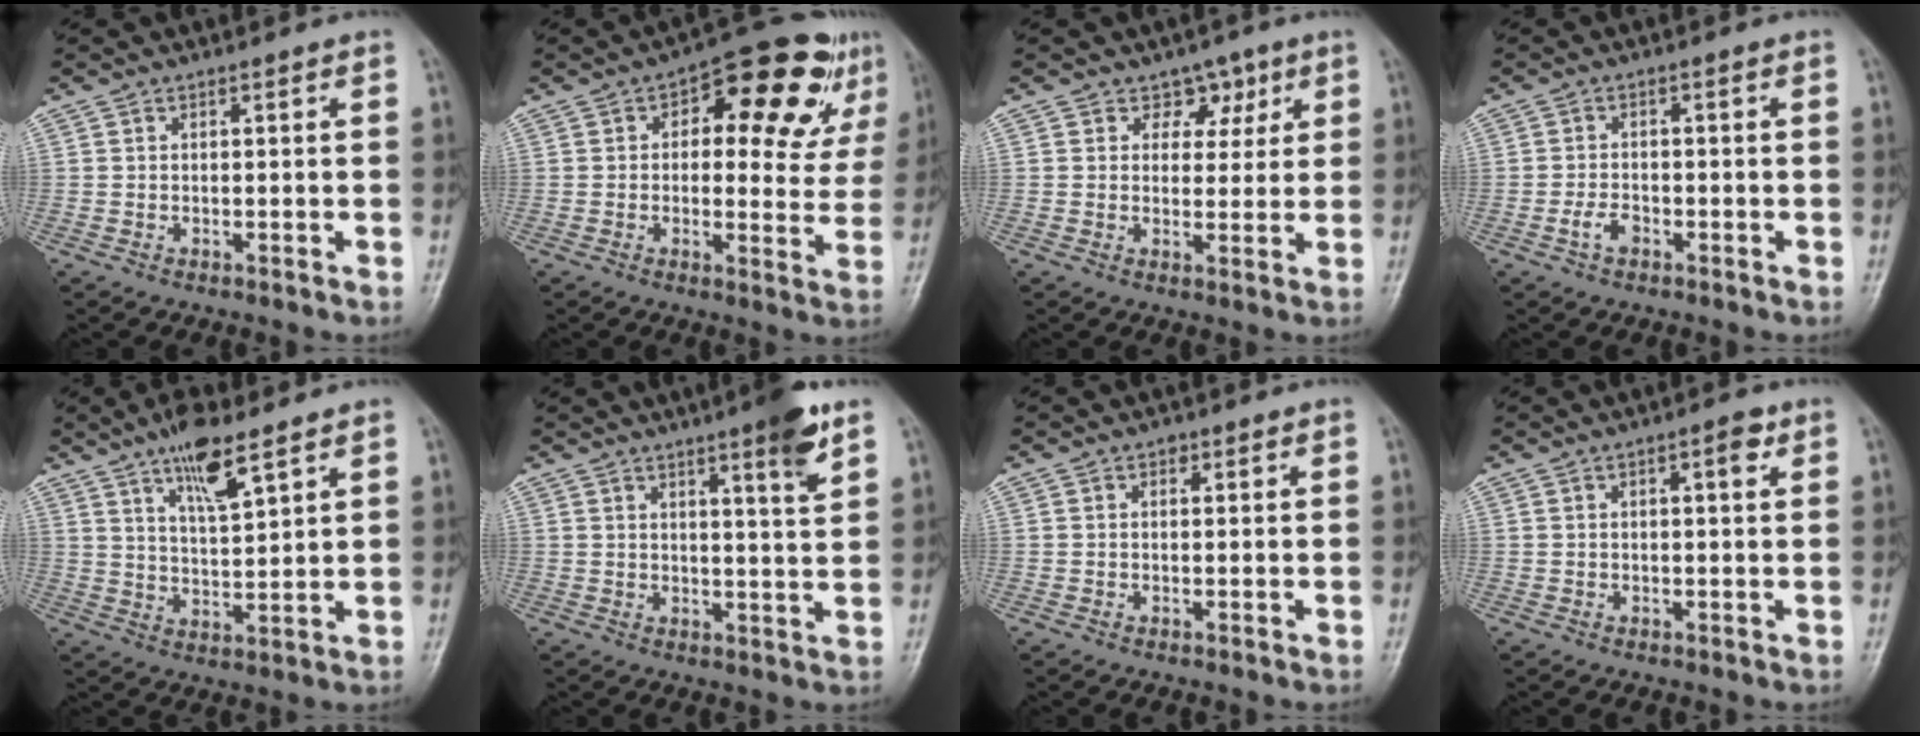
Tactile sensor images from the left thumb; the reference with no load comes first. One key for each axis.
{"total": 17.0, "fx": 6.7, "fy": 8.3, "fz": 13.2, "tx": -0.124, "ty": 0.005, "tz": 0.081}
{"total": 4.5, "fx": 2.4, "fy": 3.5, "fz": 1.3, "tx": 0.019, "ty": -0.009, "tz": 0.032}
{"total": 2.8, "fx": -1.4, "fy": 1.6, "fz": 1.7, "tx": -0.035, "ty": 0.012, "tz": -0.027}
{"total": 9.2, "fx": 5.9, "fy": 2.4, "fz": 6.7, "tx": -0.110, "ty": -0.034, "tz": 0.107}
{"total": 7.4, "fx": 4.5, "fy": 0.6, "fz": 5.8, "tx": -0.078, "ty": -0.027, "tz": 0.062}
{"total": 1.1, "fx": 0.6, "fy": 0.7, "fz": 0.5, "tx": 0.000, "ty": -0.001, "tz": 0.005}
{"total": 3.0, "fx": 1.3, "fy": 0.9, "fz": 2.5, "tx": -0.033, "ty": -0.001, "tz": 0.015}